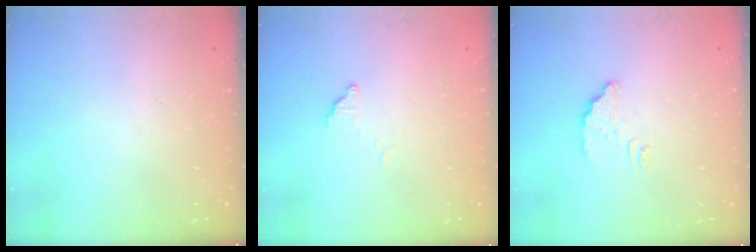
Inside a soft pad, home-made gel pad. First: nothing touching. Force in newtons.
{"total": 3.5, "press": 3.5, "slide": 0.1}
{"total": 3.0, "press": 3.0, "slide": 0.3}